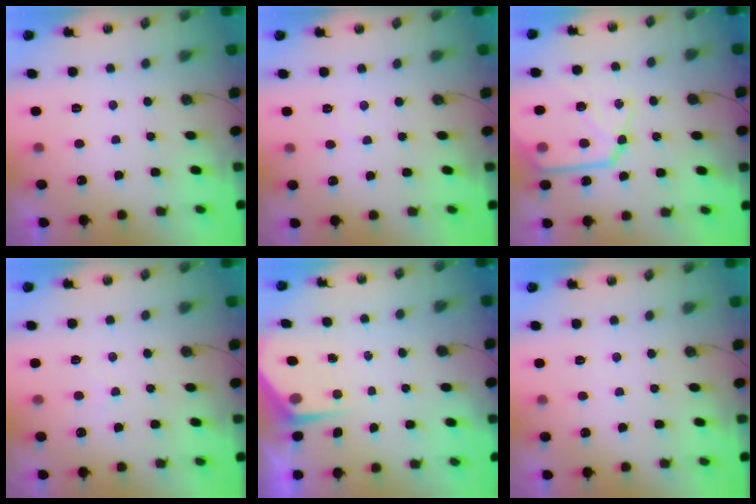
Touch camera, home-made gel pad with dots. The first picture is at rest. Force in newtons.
{"total": 3.2, "press": 3.1, "slide": 0.5}
{"total": 18.1, "press": 18.0, "slide": 1.7}
{"total": 4.8, "press": 4.7, "slide": 0.6}
{"total": 4.4, "press": 4.3, "slide": 0.4}
{"total": 2.5, "press": 2.5, "slide": 0.4}